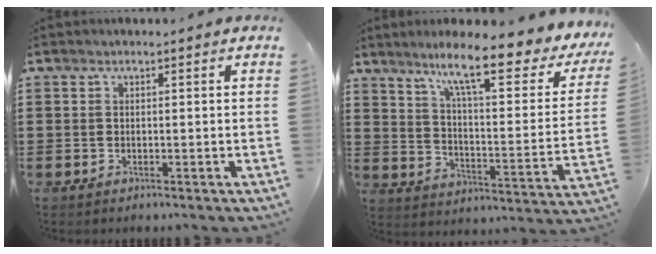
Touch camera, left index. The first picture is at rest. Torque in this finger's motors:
{"motor_torque": [1.05, -1.09, 0.41, 0.21]}